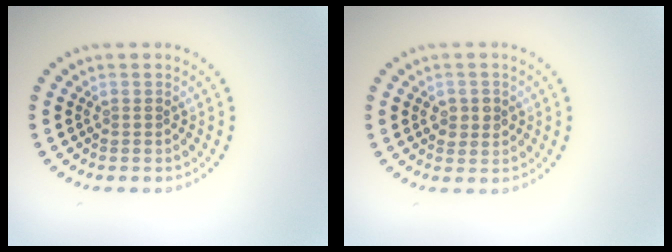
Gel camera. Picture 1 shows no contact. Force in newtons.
{"total": 1.8, "press": 1.8, "slide": 0.0}